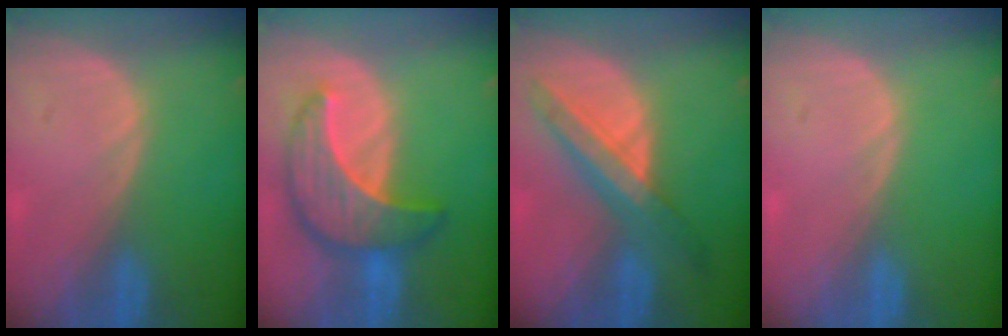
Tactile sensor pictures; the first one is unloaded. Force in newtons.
{"total": 9.1, "press": 9.1, "slide": 0.7}
{"total": 7.2, "press": 6.8, "slide": 2.4}
{"total": 0.0}